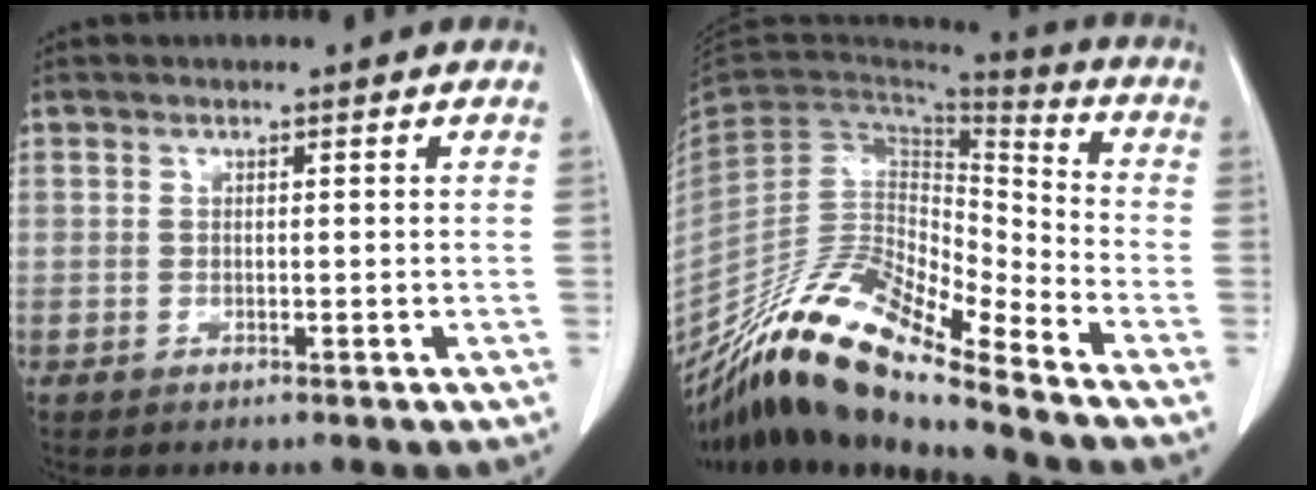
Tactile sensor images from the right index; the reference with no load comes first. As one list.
[{"total": 15.9, "force": [-13.6, 1.4, 8.2], "torque": [-0.151, 0.026, -0.252]}]